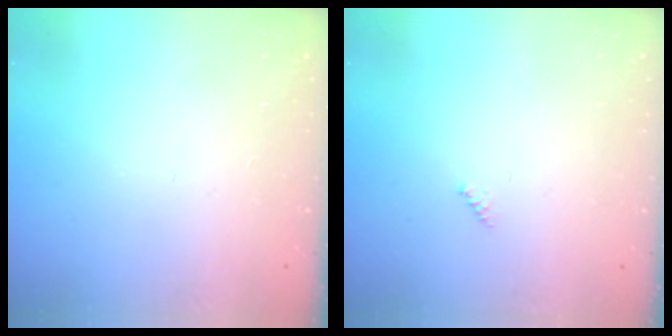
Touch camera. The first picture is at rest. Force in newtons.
{"total": 2.0, "press": 2.0, "slide": 0.2}